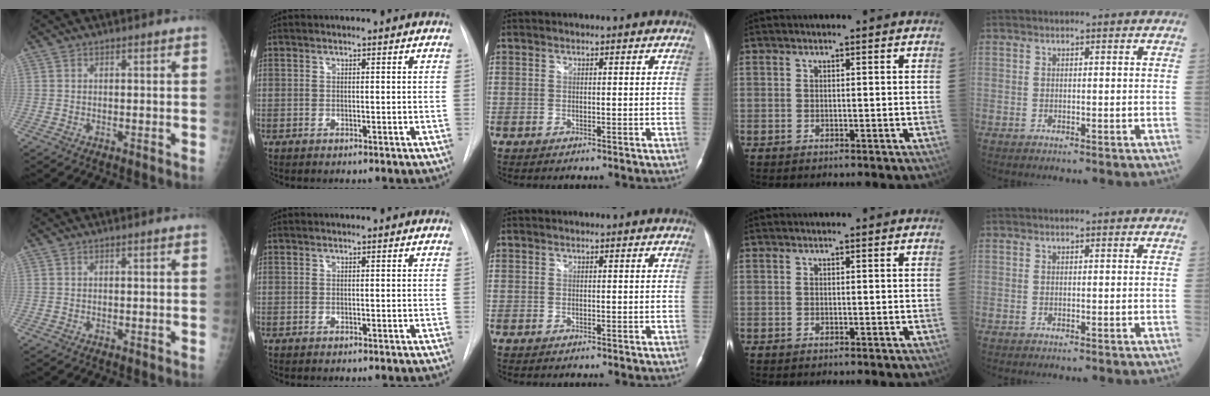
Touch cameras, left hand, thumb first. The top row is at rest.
{}